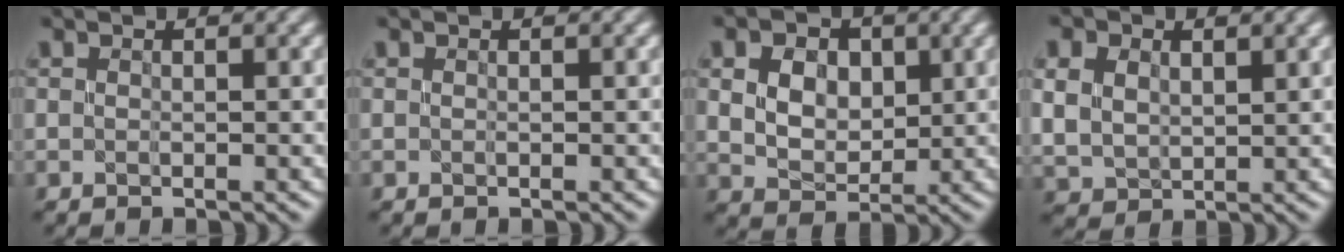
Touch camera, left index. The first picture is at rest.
{"total": 0.0}
{"total": 6.3, "force": [2.1, 4.6, 3.7], "torque": [-0.075, 0.020, 0.029]}
{"total": 4.2, "force": [1.6, 2.9, 2.5], "torque": [-0.062, 0.000, 0.031]}